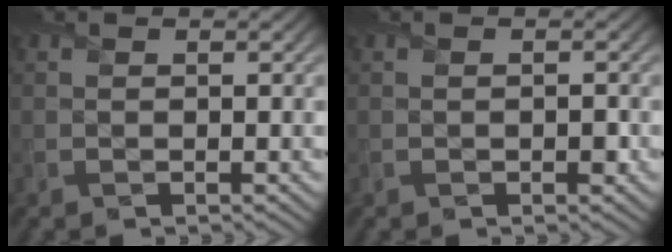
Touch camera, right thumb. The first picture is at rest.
{"total": 1.1, "force": [-0.4, 0.7, 0.7], "torque": [-0.009, -0.003, -0.006]}